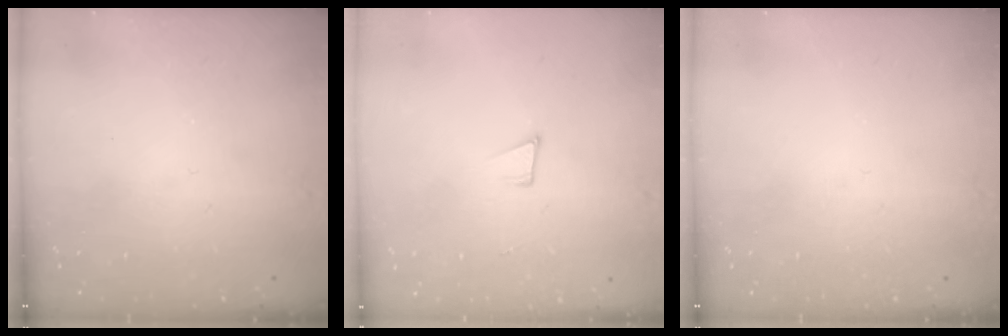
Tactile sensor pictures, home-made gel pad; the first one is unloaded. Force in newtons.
{"total": 4.8, "press": 3.6, "slide": 3.2}
{"total": 0.0}